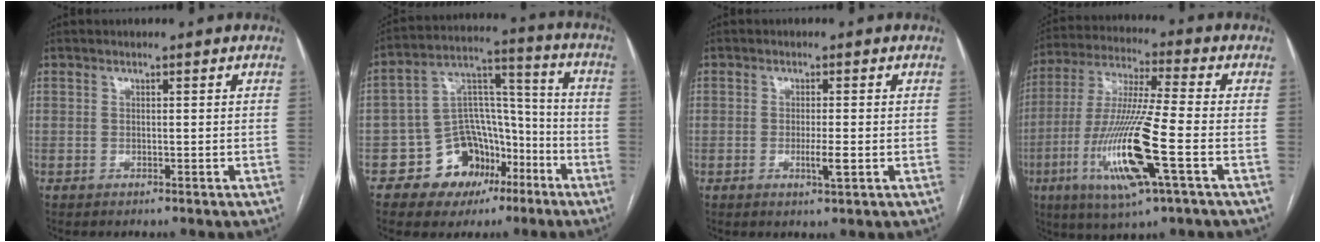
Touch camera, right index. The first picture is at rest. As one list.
[{"total": 12.8, "force": [-6.5, 9.5, 5.5], "torque": [-0.077, 0.053, -0.098]}, {"total": 2.8, "force": [-0.7, 0.4, 2.7], "torque": [-0.048, -0.003, -0.011]}, {"total": 17.0, "force": [-5.6, 0.6, 16.0], "torque": [-0.333, -0.022, -0.103]}]